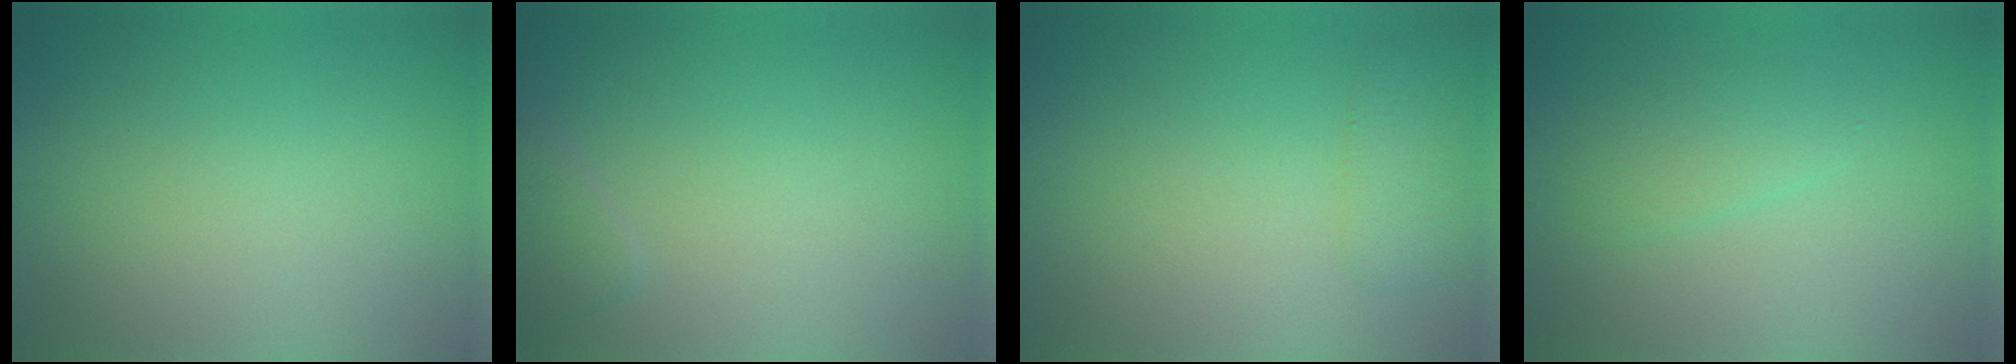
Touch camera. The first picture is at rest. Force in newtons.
{"total": 1.5, "press": 1.5, "slide": 0.1}
{"total": 1.5, "press": 1.5, "slide": 0.2}
{"total": 2.0, "press": 2.0, "slide": 0.1}